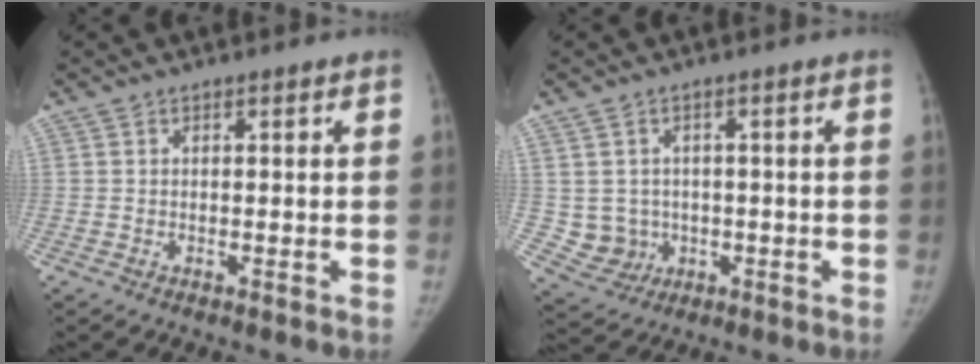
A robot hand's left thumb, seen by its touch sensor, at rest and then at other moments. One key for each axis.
{"total": 5.5, "fx": -0.2, "fy": 5.2, "fz": 1.5, "tx": -0.004, "ty": 0.003, "tz": 0.010}